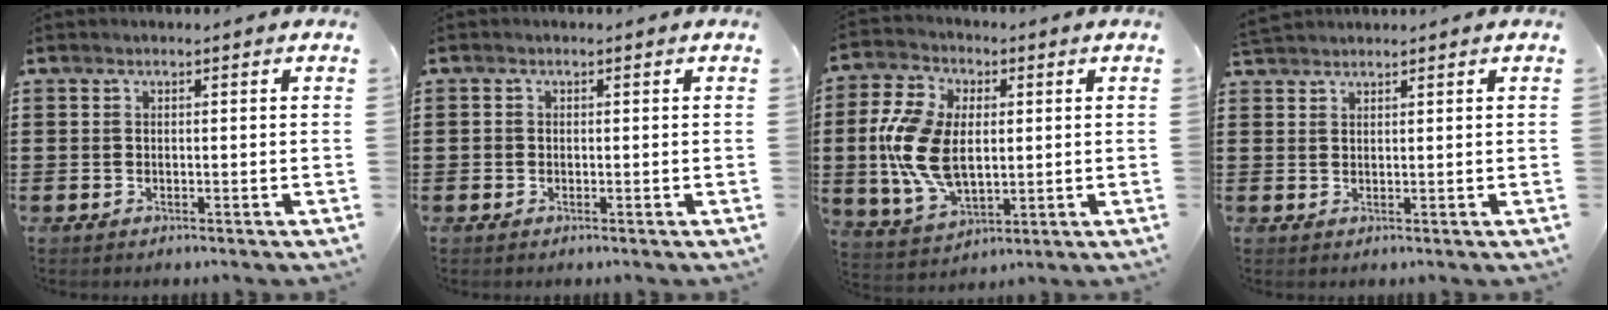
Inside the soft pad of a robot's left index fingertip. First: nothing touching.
{"total": 0.7, "force": [-0.1, 0.6, 0.3], "torque": [-0.008, 0.002, -0.003]}
{"total": 11.8, "force": [0.5, 7.4, 9.2], "torque": [-0.226, 0.003, 0.005]}
{"total": 1.5, "force": [1.5, 0.2, 0.3], "torque": [-0.010, 0.002, 0.030]}